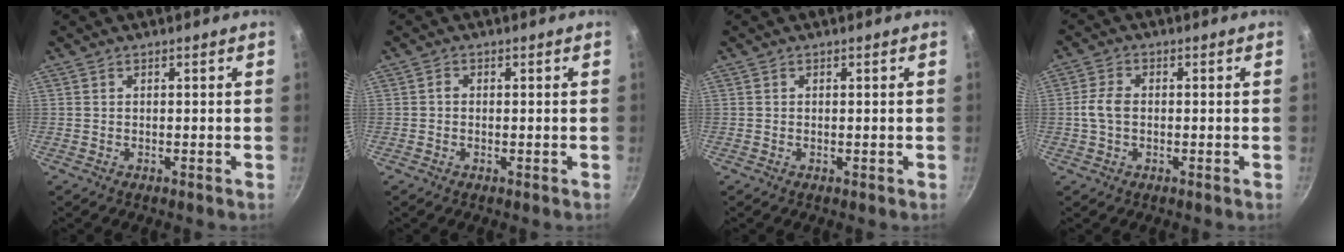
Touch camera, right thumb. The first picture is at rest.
{"total": 1.0, "force": [-0.2, 0.8, 0.6], "torque": [-0.013, 0.004, -0.005]}
{"total": 0.0}
{"total": 4.3, "force": [-0.3, 2.9, 3.2], "torque": [-0.067, 0.015, -0.009]}